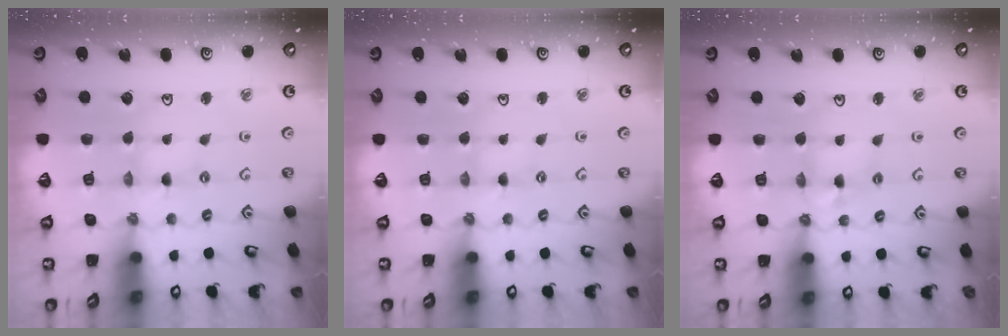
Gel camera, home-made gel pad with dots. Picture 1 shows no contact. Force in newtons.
{"total": 1.3, "press": 1.2, "slide": 0.3}
{"total": 6.4, "press": 6.4, "slide": 0.5}